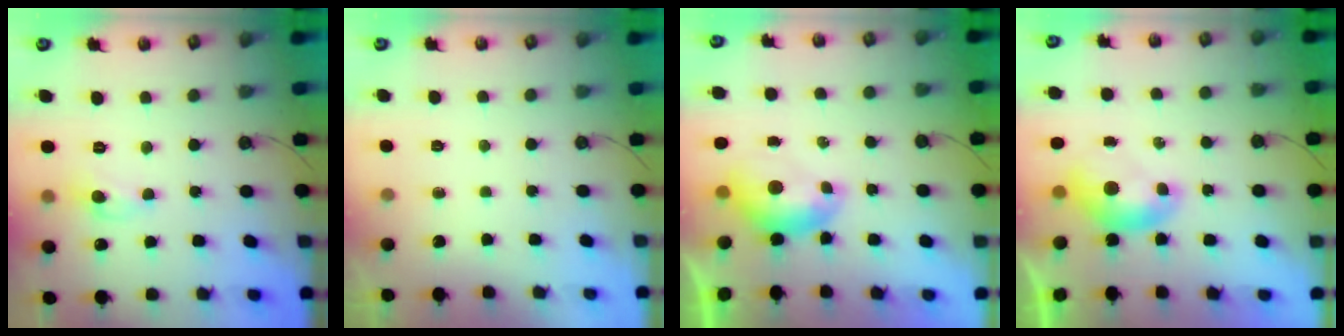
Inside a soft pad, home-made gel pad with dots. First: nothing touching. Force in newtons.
{"total": 0.0}
{"total": 0.6, "press": 0.3, "slide": 0.5}
{"total": 0.0}